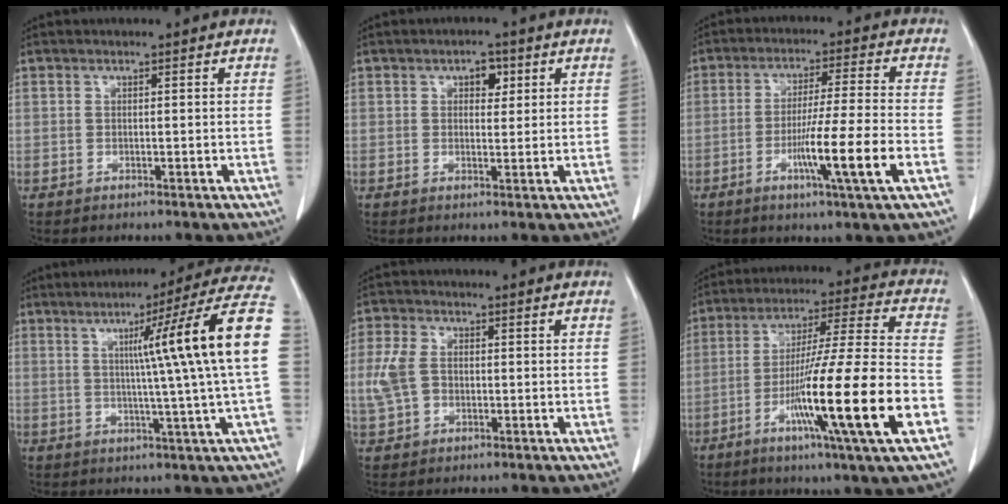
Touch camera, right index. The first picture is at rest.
{"total": 2.8, "force": [1.2, 1.6, 1.9], "torque": [-0.025, 0.005, 0.016]}
{"total": 10.9, "force": [-3.8, -1.2, 10.2], "torque": [-0.179, -0.017, -0.067]}
{"total": 17.0, "force": [2.5, -2.6, 16.6], "torque": [-0.209, 0.015, 0.022]}
{"total": 5.2, "force": [-0.7, 3.5, 3.8], "torque": [-0.113, 0.012, -0.017]}
{"total": 20.5, "force": [-7.2, -0.9, 19.2], "torque": [-0.323, -0.021, -0.126]}